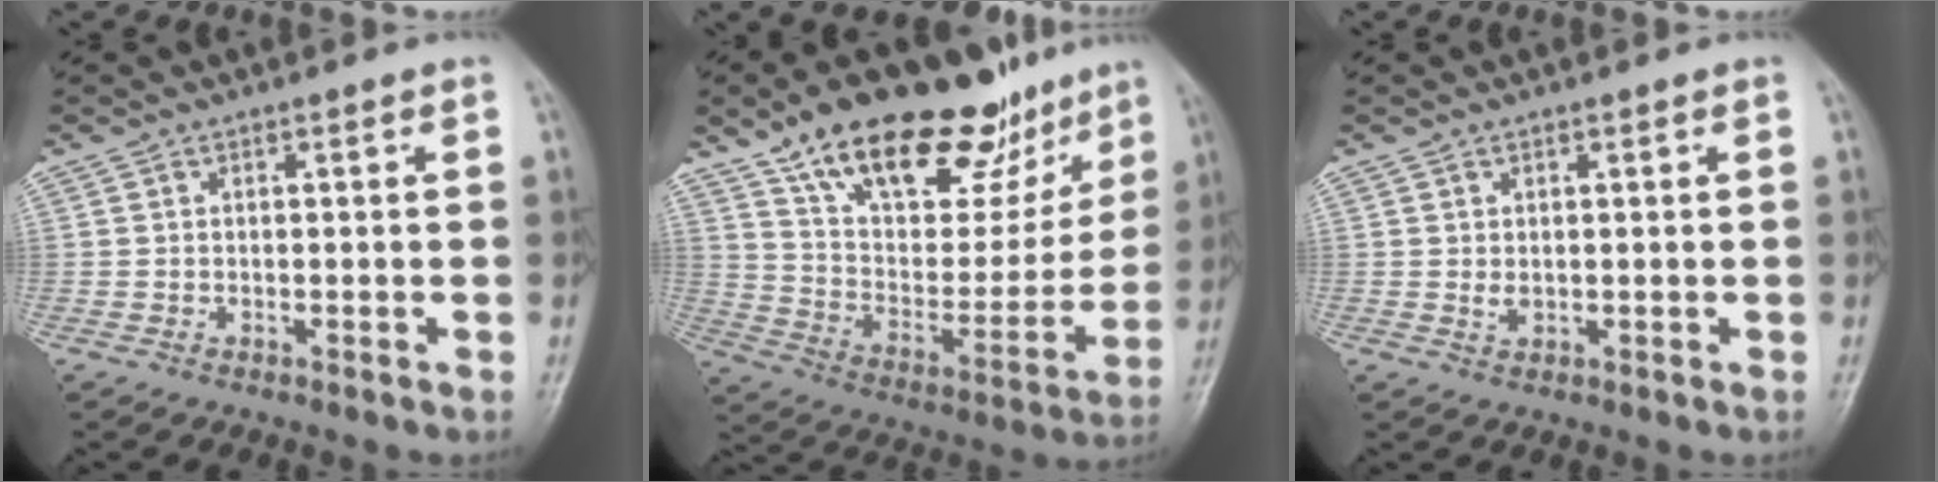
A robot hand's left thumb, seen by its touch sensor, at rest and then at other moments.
{"total": 28.4, "force": [18.3, 13.2, 17.3], "torque": [-0.222, -0.043, 0.295]}
{"total": 1.6, "force": [0.4, 1.0, 1.1], "torque": [-0.017, -0.005, 0.011]}